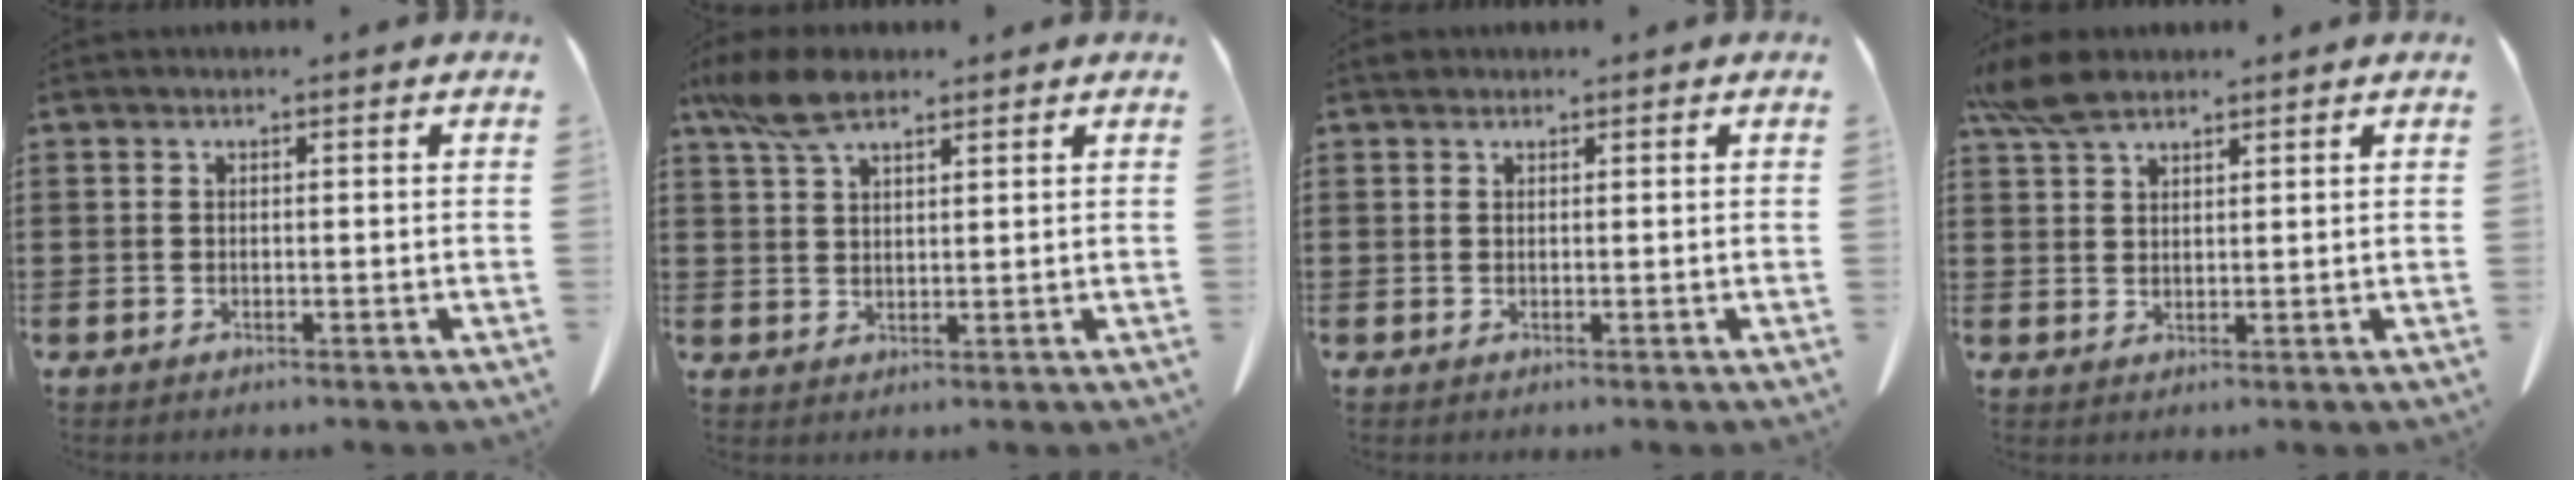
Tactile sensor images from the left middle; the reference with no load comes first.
{"total": 6.9, "force": [4.8, 2.6, 4.3], "torque": [-0.103, -0.006, 0.090]}
{"total": 1.0, "force": [0.8, 0.5, 0.3], "torque": [-0.008, 0.001, 0.017]}
{"total": 5.7, "force": [4.2, 2.0, 3.2], "torque": [-0.074, -0.002, 0.081]}